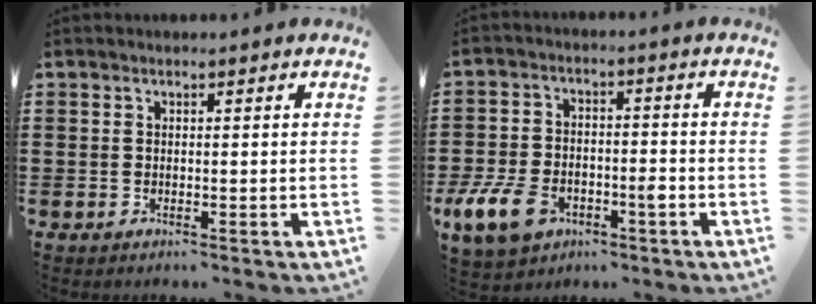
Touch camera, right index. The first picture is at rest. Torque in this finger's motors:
{"motor_torque": [2.14, 0.00, 0.27, 0.19]}